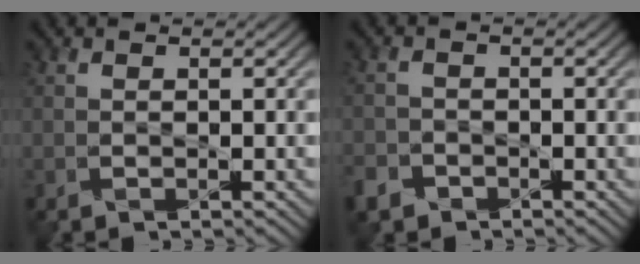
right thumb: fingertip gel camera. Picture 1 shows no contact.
{"total": 2.7, "force": [-1.9, 1.7, 0.7], "torque": [-0.020, -0.006, -0.045]}